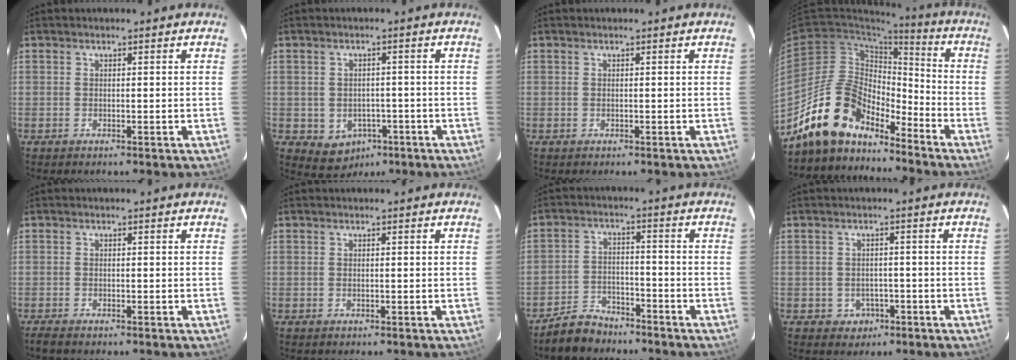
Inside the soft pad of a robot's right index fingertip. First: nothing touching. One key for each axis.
{"total": 6.3, "fx": -2.7, "fy": 5.3, "fz": 1.9, "tx": -0.044, "ty": 0.012, "tz": -0.018}
{"total": 0.0}
{"total": 14.9, "fx": -12.5, "fy": 6.0, "fz": 5.5, "tx": -0.112, "ty": 0.024, "tz": -0.229}
{"total": 2.0, "fx": -1.8, "fy": 0.3, "fz": 1.0, "tx": -0.026, "ty": -0.009, "tz": -0.031}
{"total": 0.0}
{"total": 6.9, "fx": -5.9, "fy": 3.4, "fz": 1.3, "tx": -0.049, "ty": 0.014, "tz": -0.096}
{"total": 3.6, "fx": -1.5, "fy": 3.2, "fz": 0.5, "tx": -0.018, "ty": 0.010, "tz": -0.013}